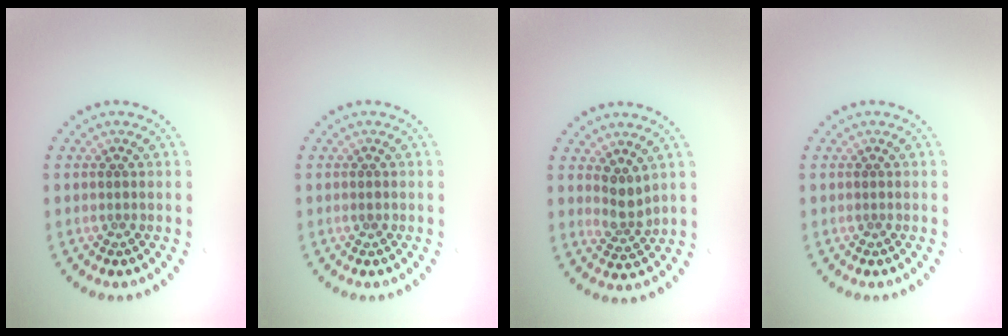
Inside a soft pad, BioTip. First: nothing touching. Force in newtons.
{"total": 0.5, "press": 0.5, "slide": 0.2}
{"total": 2.2, "press": 1.7, "slide": 1.4}
{"total": 0.0}